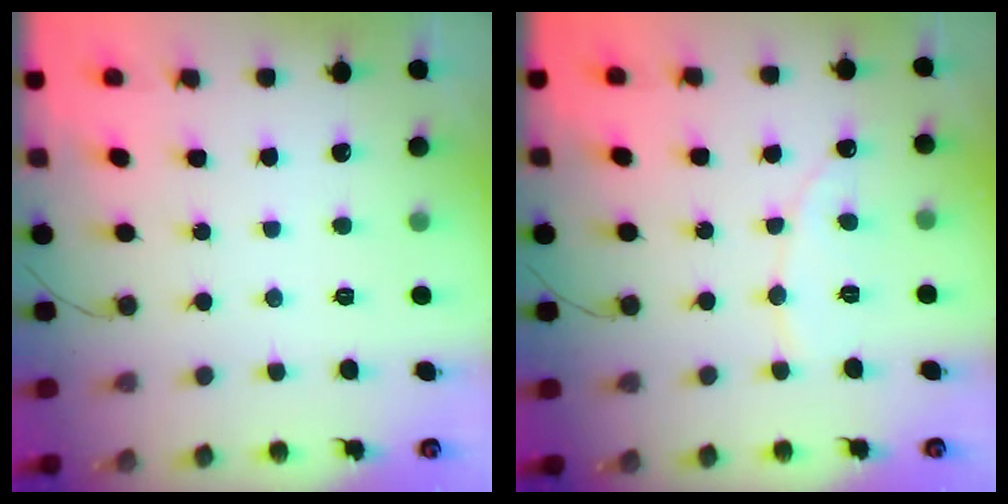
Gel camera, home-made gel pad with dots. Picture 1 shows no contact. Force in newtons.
{"total": 5.6, "press": 5.6, "slide": 0.4}